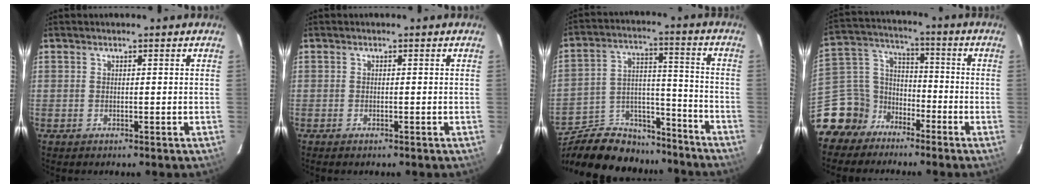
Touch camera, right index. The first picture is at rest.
{"total": 0.7, "force": [-0.6, 0.2, 0.3], "torque": [-0.008, -0.002, -0.012]}
{"total": 21.0, "force": [-17.1, 9.7, 7.3], "torque": [-0.161, 0.048, -0.252]}
{"total": 11.2, "force": [-8.1, 7.7, 1.1], "torque": [-0.051, 0.055, -0.156]}